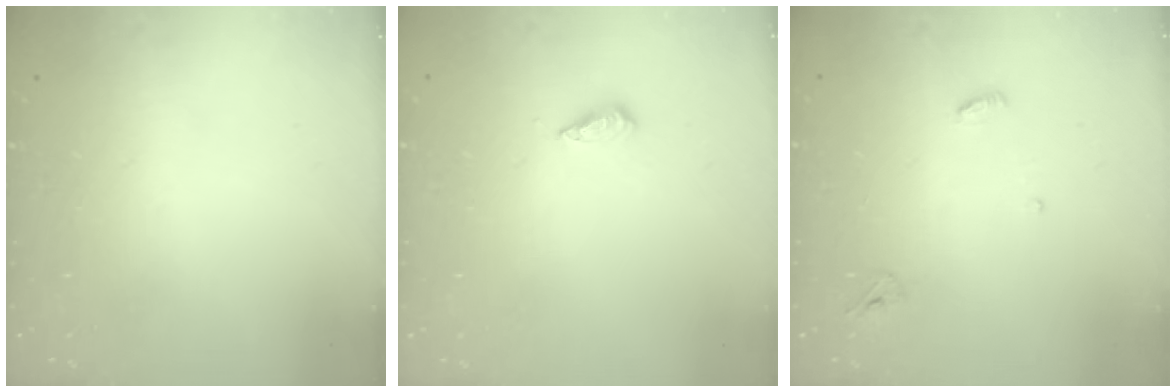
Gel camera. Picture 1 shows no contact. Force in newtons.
{"total": 4.2, "press": 4.1, "slide": 1.0}
{"total": 3.7, "press": 3.6, "slide": 0.3}